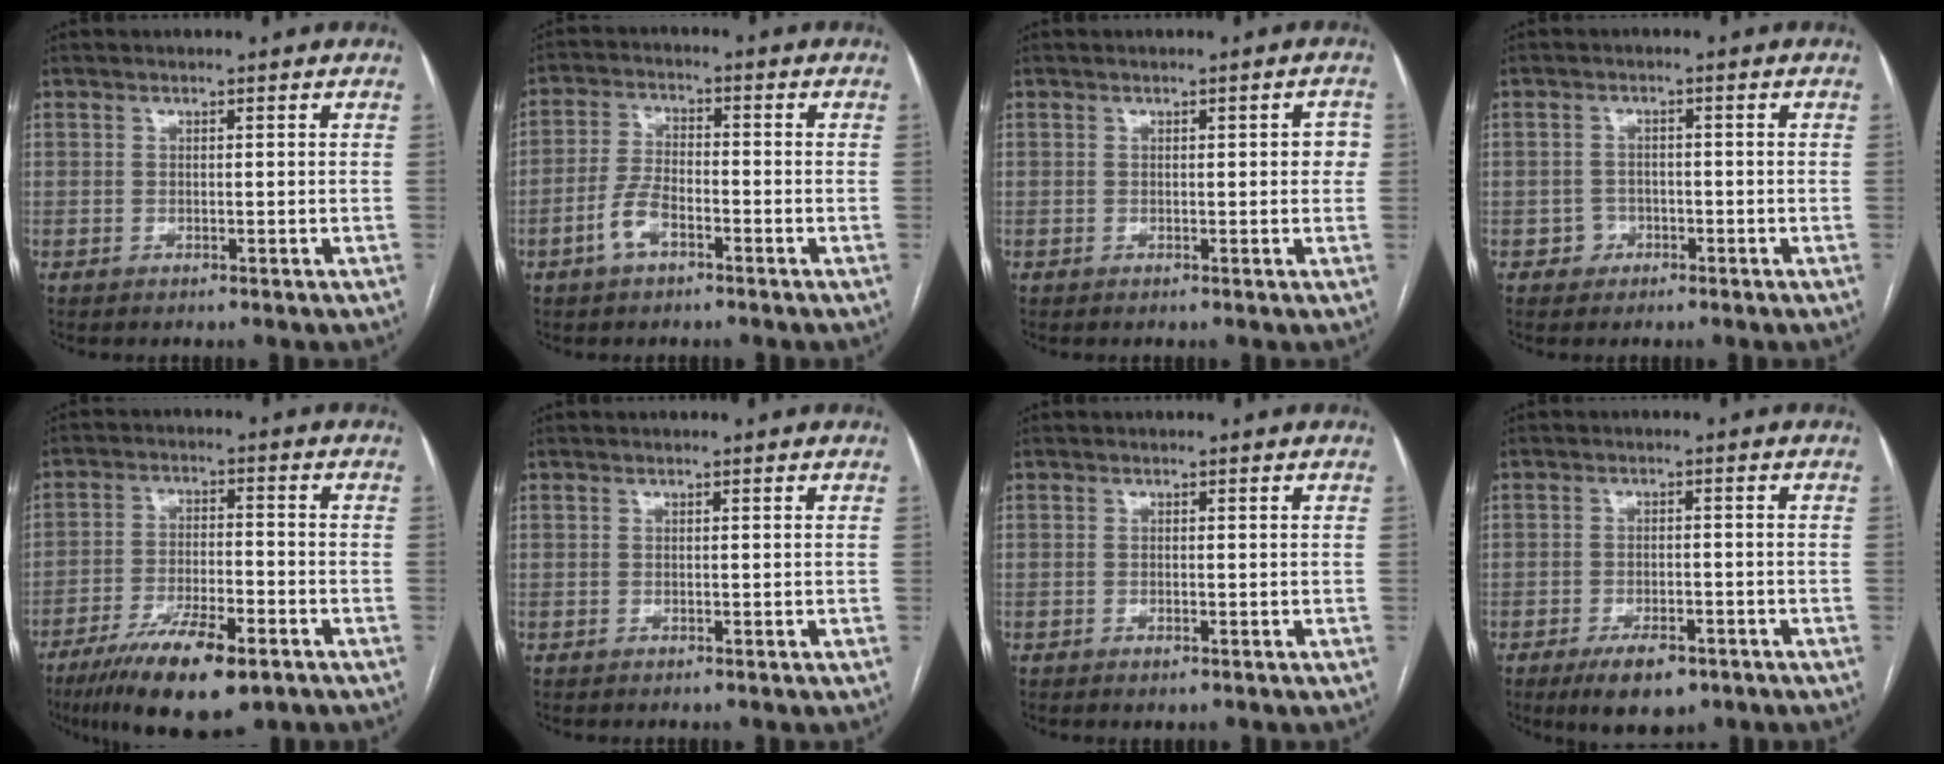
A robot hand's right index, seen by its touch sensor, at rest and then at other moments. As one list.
[{"total": 5.2, "force": [-2.6, 2.4, 3.7], "torque": [-0.080, 0.009, -0.049]}, {"total": 2.6, "force": [0.3, 1.0, 2.4], "torque": [-0.020, 0.009, 0.002]}, {"total": 2.3, "force": [-1.0, 2.0, -0.1], "torque": [0.012, 0.012, -0.017]}, {"total": 13.3, "force": [-8.4, 3.2, 9.7], "torque": [-0.173, -0.021, -0.139]}, {"total": 0.0}, {"total": 0.6, "force": [-0.3, 0.2, 0.5], "torque": [-0.006, -0.002, -0.001]}, {"total": 6.6, "force": [-4.3, 2.8, 4.3], "torque": [-0.069, -0.004, -0.063]}]